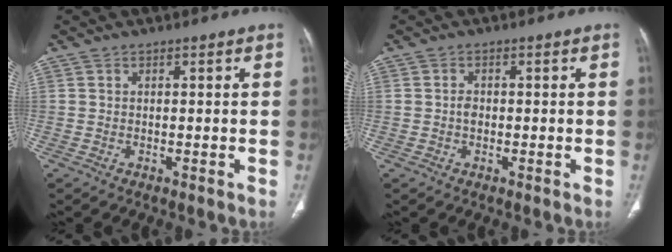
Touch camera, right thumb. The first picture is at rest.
{"total": 1.5, "force": [-0.1, 1.1, 1.0], "torque": [-0.016, 0.003, -0.004]}